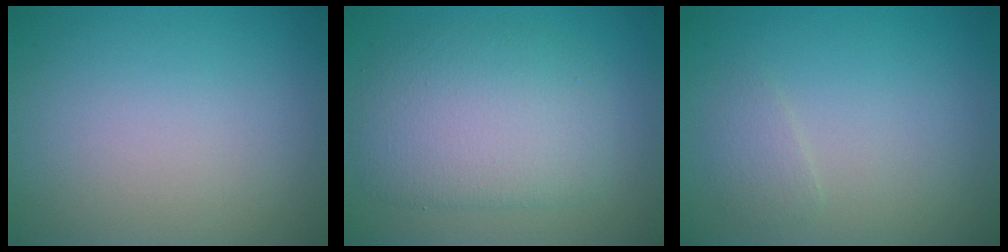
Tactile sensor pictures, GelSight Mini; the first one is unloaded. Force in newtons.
{"total": 6.1, "press": 6.1, "slide": 0.2}
{"total": 1.2, "press": 1.2, "slide": 0.1}